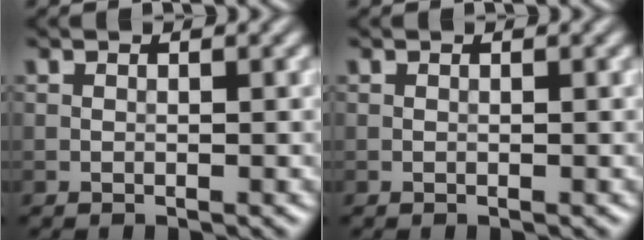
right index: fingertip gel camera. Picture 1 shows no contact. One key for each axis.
{"total": 0.0}